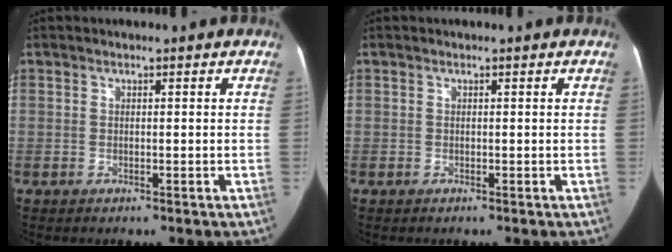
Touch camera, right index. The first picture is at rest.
{"total": 0.0}